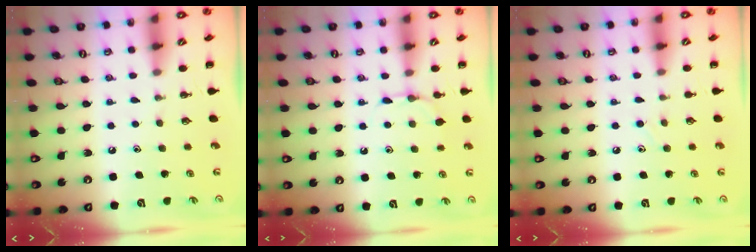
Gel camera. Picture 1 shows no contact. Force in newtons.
{"total": 5.2, "press": 5.0, "slide": 1.5}
{"total": 5.8, "press": 5.4, "slide": 2.1}